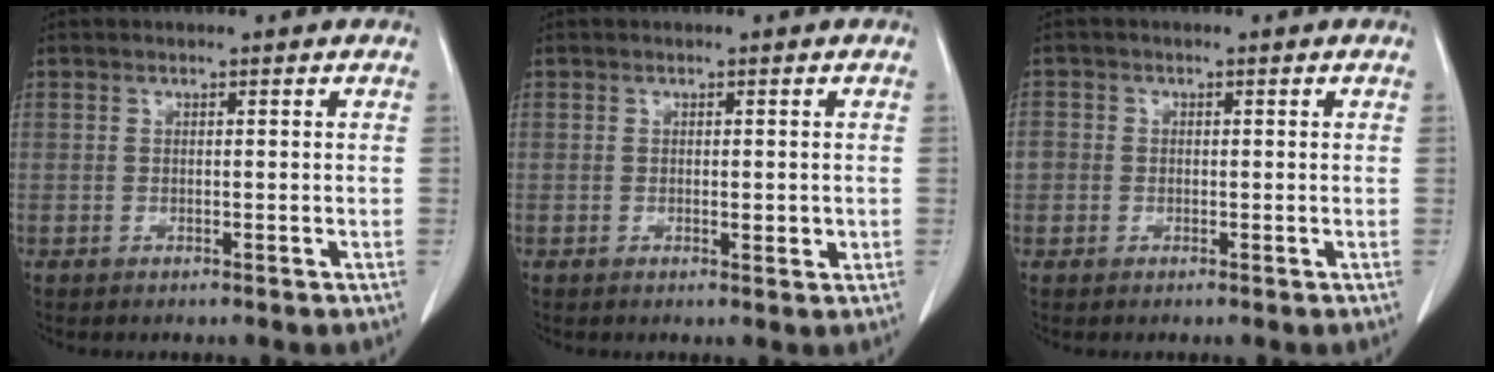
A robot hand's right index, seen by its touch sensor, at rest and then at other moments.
{"total": 1.4, "force": [-0.1, 0.6, 1.3], "torque": [-0.020, -0.002, 0.002]}
{"total": 2.6, "force": [-0.4, 2.4, 0.8], "torque": [-0.018, 0.008, -0.008]}